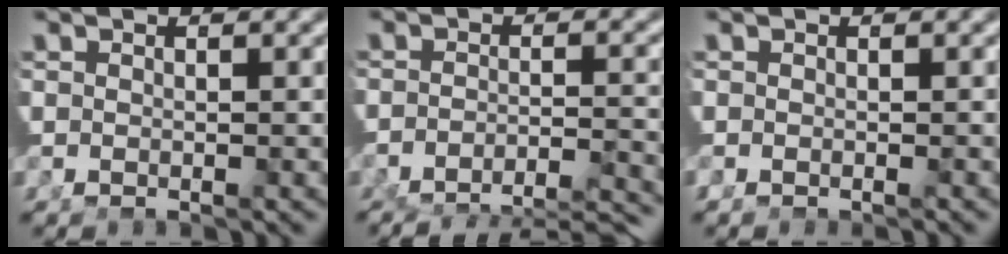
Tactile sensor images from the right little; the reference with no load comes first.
{"total": 10.9, "force": [-9.7, 4.0, 2.9], "torque": [-0.037, -0.035, -0.142]}
{"total": 0.9, "force": [-0.7, 0.5, 0.3], "torque": [-0.008, -0.001, -0.012]}